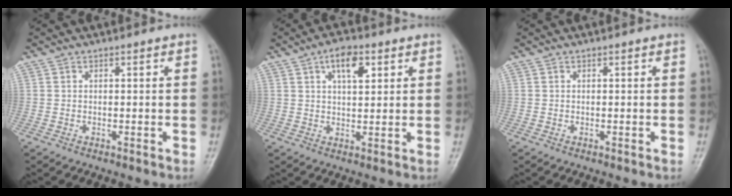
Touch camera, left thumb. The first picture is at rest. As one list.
[{"total": 6.4, "force": [2.8, 3.0, 4.9], "torque": [-0.067, -0.006, 0.044]}, {"total": 0.0}]